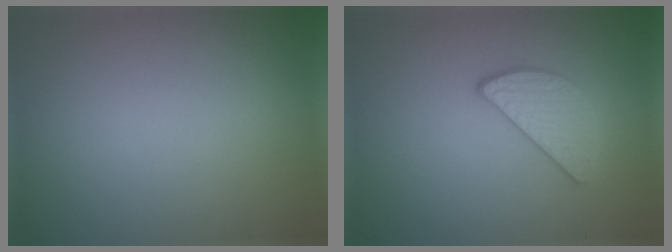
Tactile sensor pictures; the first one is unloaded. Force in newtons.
{"total": 2.8, "press": 2.6, "slide": 0.9}